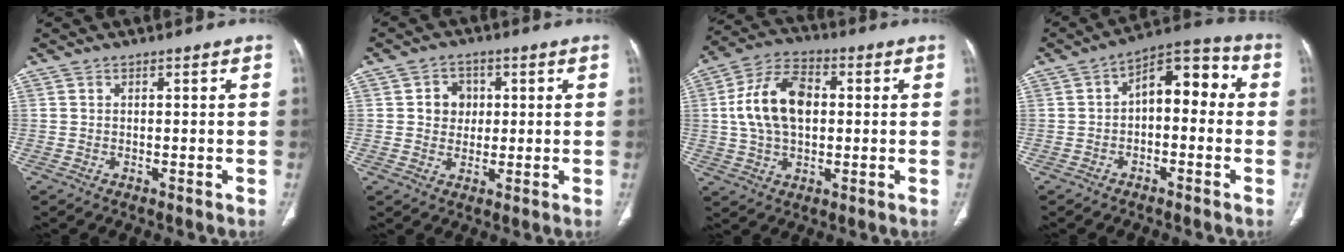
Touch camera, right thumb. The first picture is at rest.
{"total": 5.1, "force": [0.9, 4.5, 2.2], "torque": [-0.005, 0.003, 0.012]}
{"total": 13.8, "force": [1.4, 8.6, 10.7], "torque": [-0.191, 0.020, 0.020]}
{"total": 11.4, "force": [-0.1, 6.6, 9.2], "torque": [-0.089, 0.051, -0.017]}